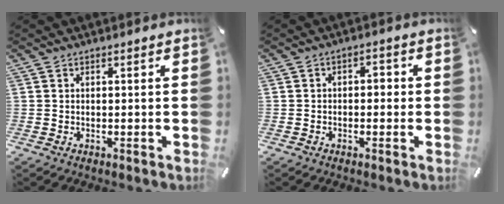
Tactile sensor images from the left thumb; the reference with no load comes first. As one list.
[{"total": 2.4, "force": [-0.8, 1.4, 1.8], "torque": [-0.034, 0.011, -0.018]}]